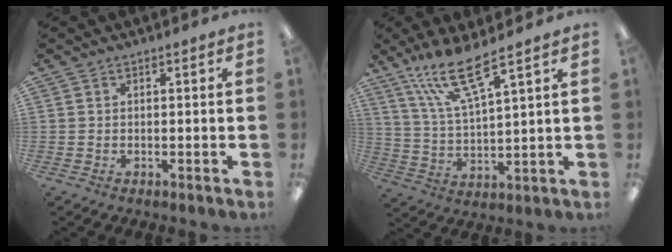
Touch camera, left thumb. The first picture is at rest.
{"total": 13.3, "force": [9.4, 2.9, 9.0], "torque": [-0.179, -0.037, 0.166]}